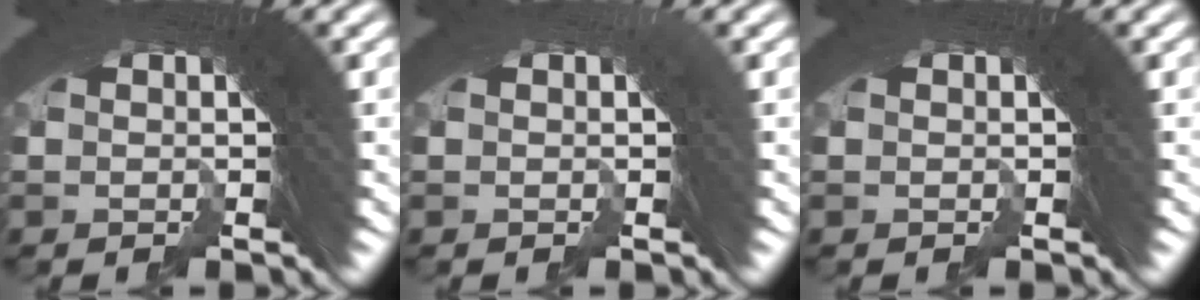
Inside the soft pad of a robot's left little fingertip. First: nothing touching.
{"total": 0.6, "force": [-0.4, -0.3, -0.3], "torque": [-0.002, 0.000, -0.004]}
{"total": 0.0}